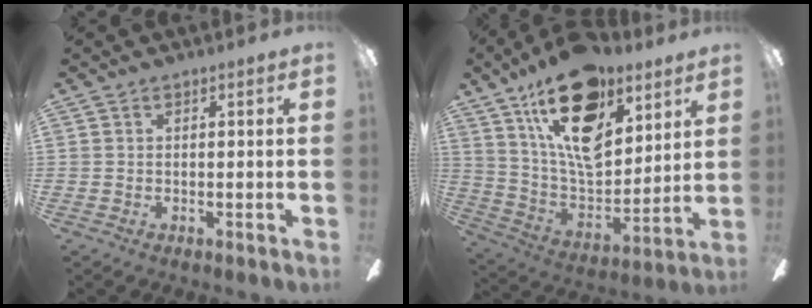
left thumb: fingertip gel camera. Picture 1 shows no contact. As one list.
[{"total": 22.0, "force": [12.9, 11.3, 13.9], "torque": [-0.242, -0.072, 0.223]}]